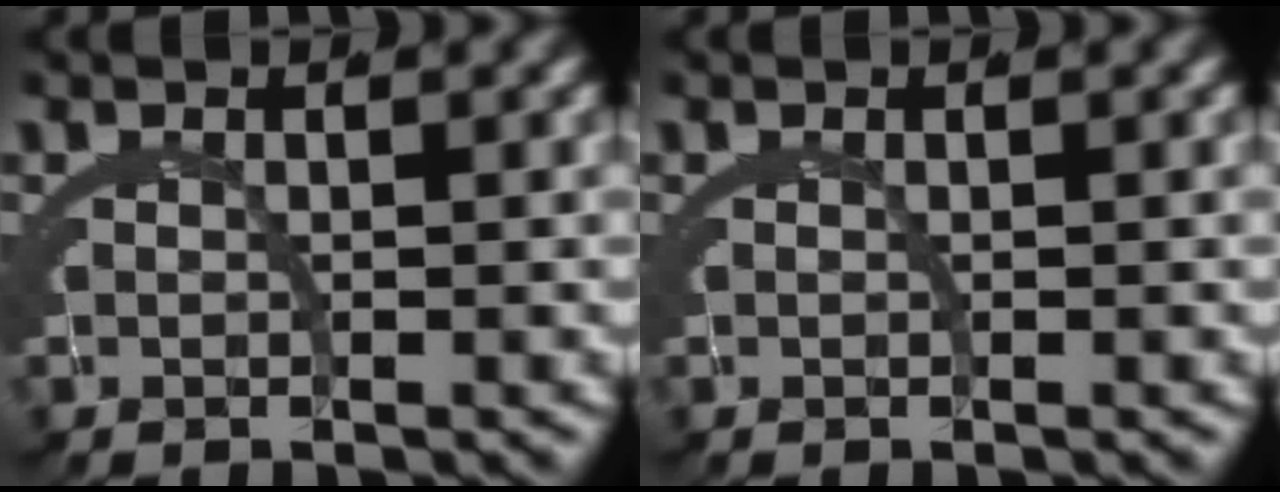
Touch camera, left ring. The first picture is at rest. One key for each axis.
{"total": 0.0}